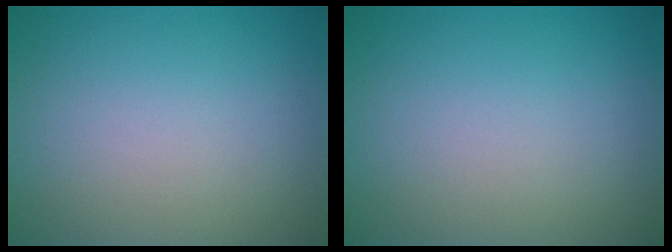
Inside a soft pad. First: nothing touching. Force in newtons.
{"total": 0.0}